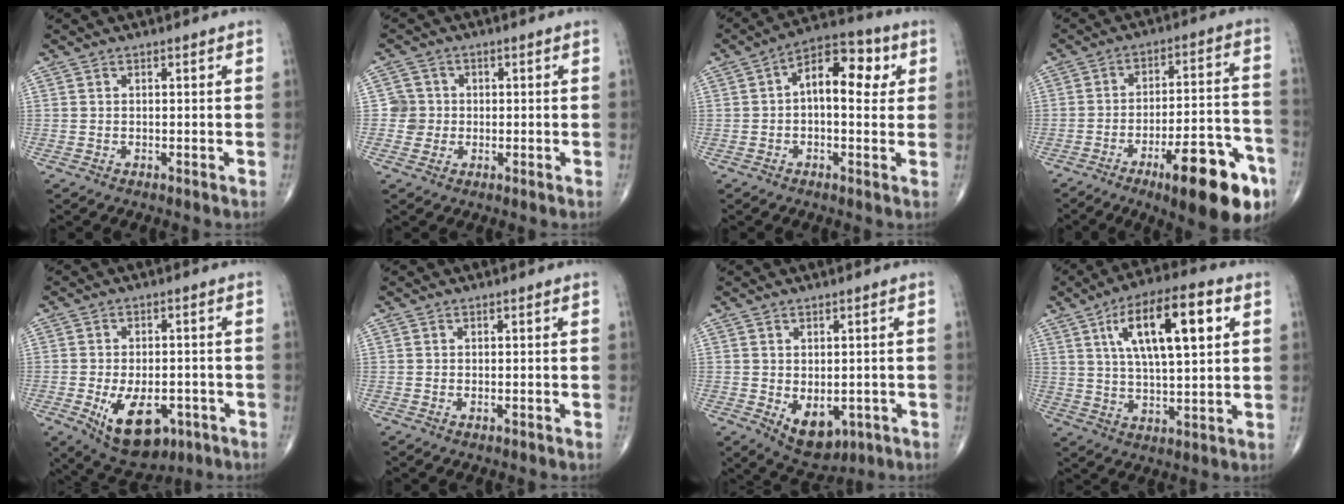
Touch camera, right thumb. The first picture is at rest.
{"total": 3.5, "force": [-0.1, 3.5, 0.0], "torque": [0.028, 0.009, -0.007]}
{"total": 11.3, "force": [2.0, 6.1, 9.3], "torque": [-0.114, 0.027, 0.021]}
{"total": 19.8, "force": [-10.3, 5.8, 15.8], "torque": [-0.170, 0.066, -0.140]}
{"total": 12.2, "force": [-4.7, 6.8, 8.9], "torque": [-0.124, 0.006, -0.057]}
{"total": 0.0}
{"total": 7.7, "force": [-2.0, 4.8, 5.7], "torque": [-0.063, -0.003, -0.010]}
{"total": 16.8, "force": [5.8, 5.7, 14.7], "torque": [-0.236, -0.001, 0.093]}